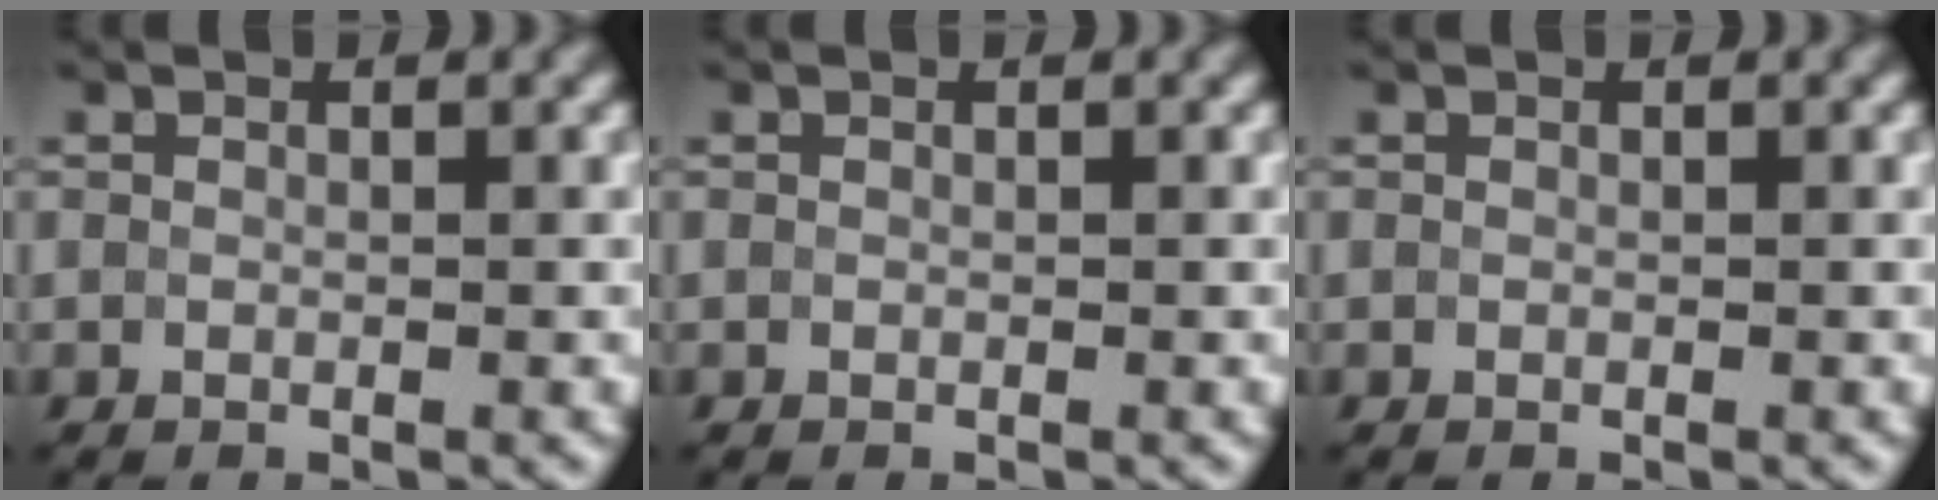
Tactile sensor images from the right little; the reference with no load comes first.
{"total": 0.0}
{"total": 0.0}